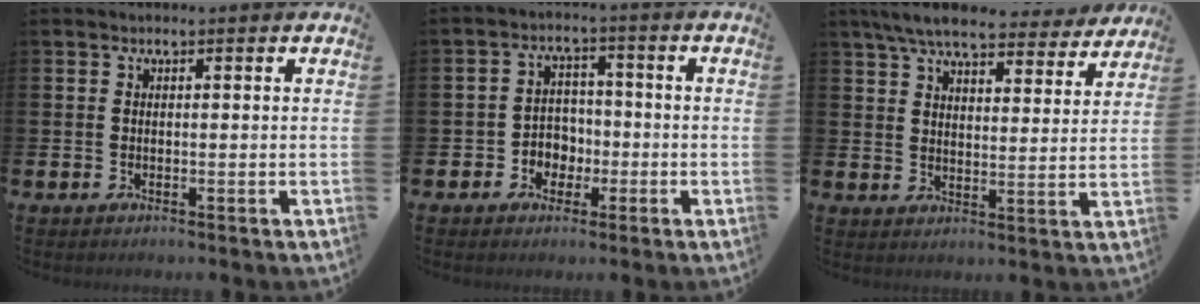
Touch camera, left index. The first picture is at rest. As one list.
[{"total": 3.7, "force": [-1.2, 3.4, 0.9], "torque": [-0.031, 0.003, -0.031]}, {"total": 7.7, "force": [7.1, 1.5, 2.8], "torque": [-0.067, -0.034, 0.124]}]